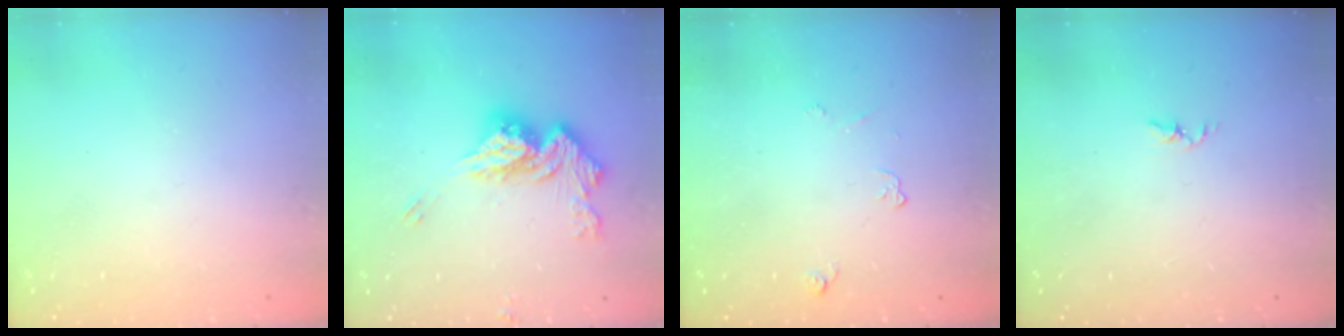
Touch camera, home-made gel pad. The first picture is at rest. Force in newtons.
{"total": 14.1, "press": 14.1, "slide": 0.2}
{"total": 3.4, "press": 3.4, "slide": 0.6}
{"total": 1.8, "press": 1.7, "slide": 0.3}